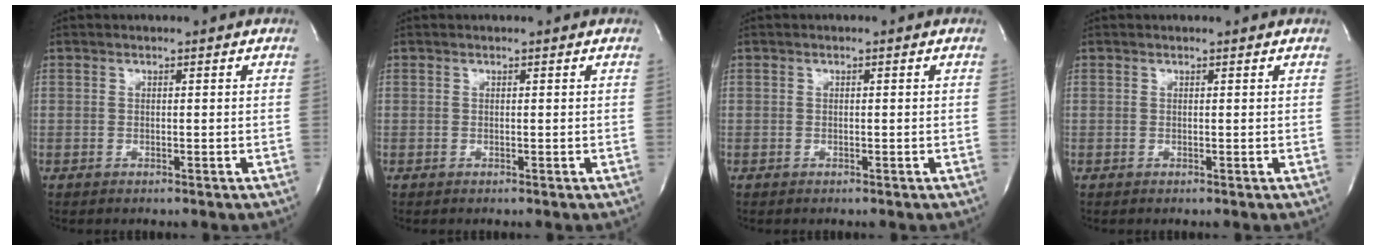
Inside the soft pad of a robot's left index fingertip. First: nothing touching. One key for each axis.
{"total": 0.6, "fx": 0.6, "fy": 0.1, "fz": 0.0, "tx": -0.009, "ty": 0.005, "tz": 0.006}
{"total": 0.0}
{"total": 1.4, "fx": 1.4, "fy": 0.2, "fz": 0.1, "tx": -0.014, "ty": 0.009, "tz": 0.013}